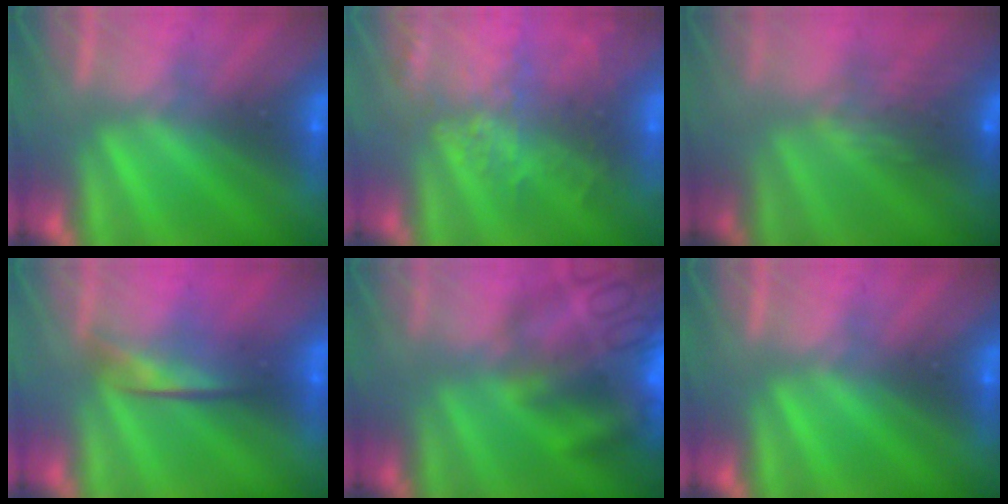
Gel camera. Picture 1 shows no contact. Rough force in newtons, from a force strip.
{"total": 9.6}
{"total": 7.4}
{"total": 1.9}
{"total": 7.7}
{"total": 0.0}